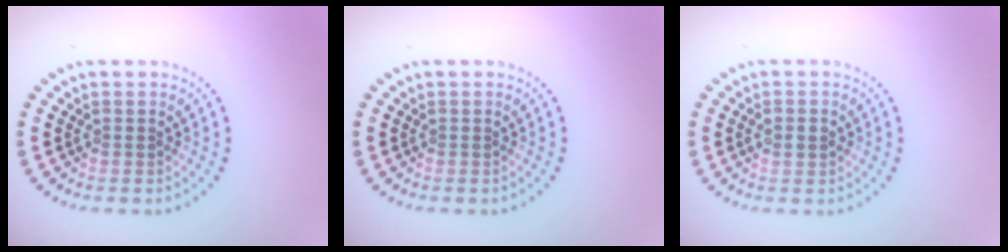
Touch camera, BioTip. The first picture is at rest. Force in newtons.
{"total": 0.0}
{"total": 1.8, "press": 1.8, "slide": 0.3}